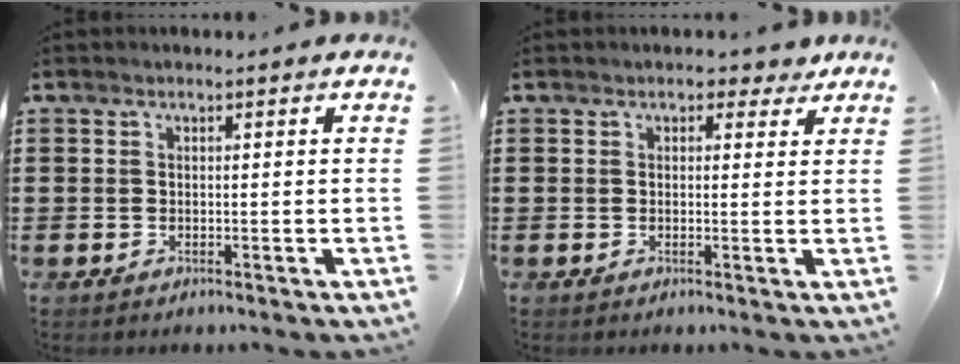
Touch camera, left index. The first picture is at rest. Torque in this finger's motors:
{"motor_torque": [0.55, -0.02, 0.08, 0.03]}